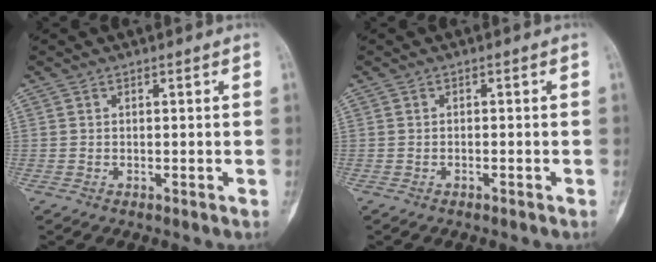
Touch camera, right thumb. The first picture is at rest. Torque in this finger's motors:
{"motor_torque": [-0.25, 0.01, -0.27, 0.13, 0.04]}